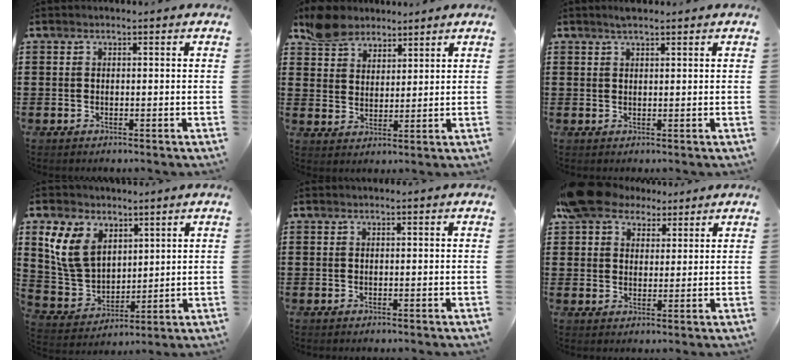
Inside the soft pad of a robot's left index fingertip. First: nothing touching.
{"total": 5.8, "force": [4.9, 3.0, 0.9], "torque": [-0.041, 0.004, 0.096]}
{"total": 1.6, "force": [1.4, 0.2, 0.8], "torque": [-0.017, 0.001, 0.026]}
{"total": 10.0, "force": [5.0, 6.8, 5.3], "torque": [-0.140, 0.007, 0.097]}
{"total": 0.0}
{"total": 8.2, "force": [5.8, 4.8, 3.4], "torque": [-0.085, 0.010, 0.111]}